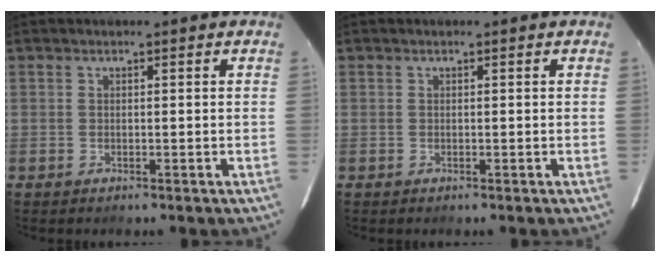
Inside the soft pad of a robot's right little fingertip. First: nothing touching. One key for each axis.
{"total": 0.0}